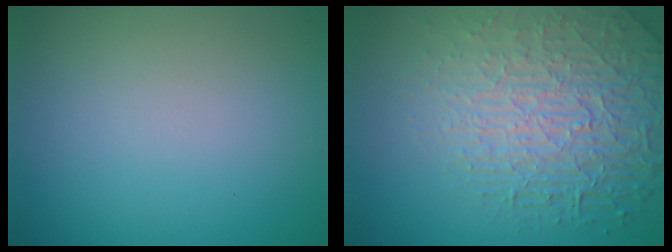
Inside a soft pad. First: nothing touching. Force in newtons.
{"total": 7.4, "press": 5.4, "slide": 5.0}